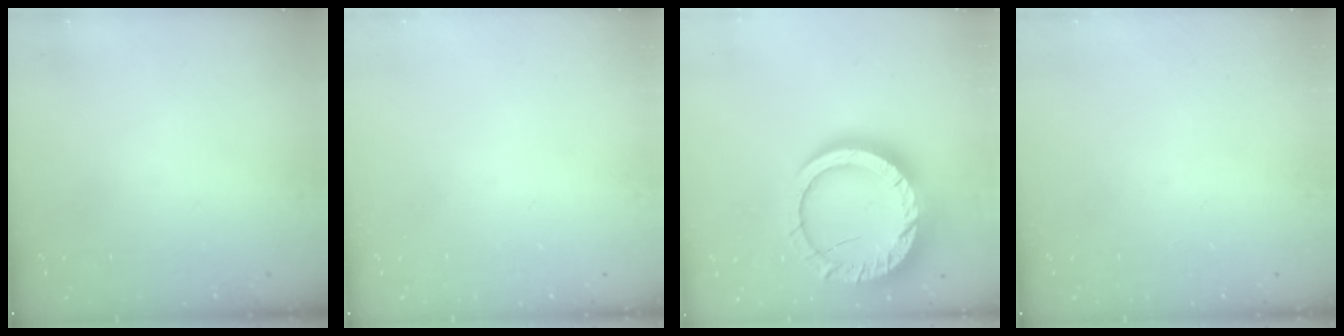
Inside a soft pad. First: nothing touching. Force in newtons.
{"total": 0.0}
{"total": 25.6, "press": 25.5, "slide": 2.2}
{"total": 0.0}